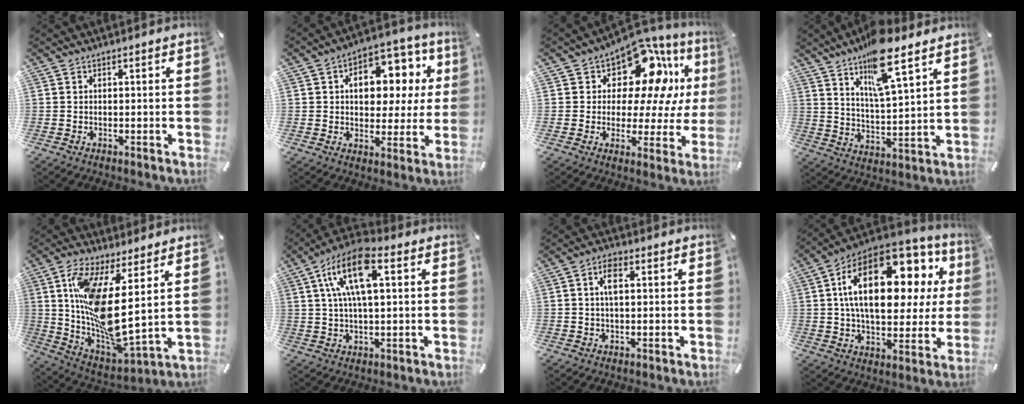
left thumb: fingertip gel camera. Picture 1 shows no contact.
{"total": 13.3, "force": [3.7, 8.9, 9.2], "torque": [-0.121, -0.019, 0.060]}
{"total": 14.5, "force": [7.5, 9.0, 8.6], "torque": [-0.125, -0.057, 0.134]}
{"total": 14.0, "force": [10.0, 3.6, 9.2], "torque": [-0.156, -0.044, 0.166]}
{"total": 15.3, "force": [5.0, 4.2, 13.8], "torque": [-0.293, -0.064, 0.080]}
{"total": 13.6, "force": [4.6, 5.7, 11.5], "torque": [-0.232, 0.005, 0.081]}
{"total": 4.6, "force": [1.0, 2.4, 3.8], "torque": [-0.064, 0.004, 0.012]}
{"total": 24.4, "force": [8.2, 12.8, 19.0], "torque": [-0.334, -0.042, 0.134]}